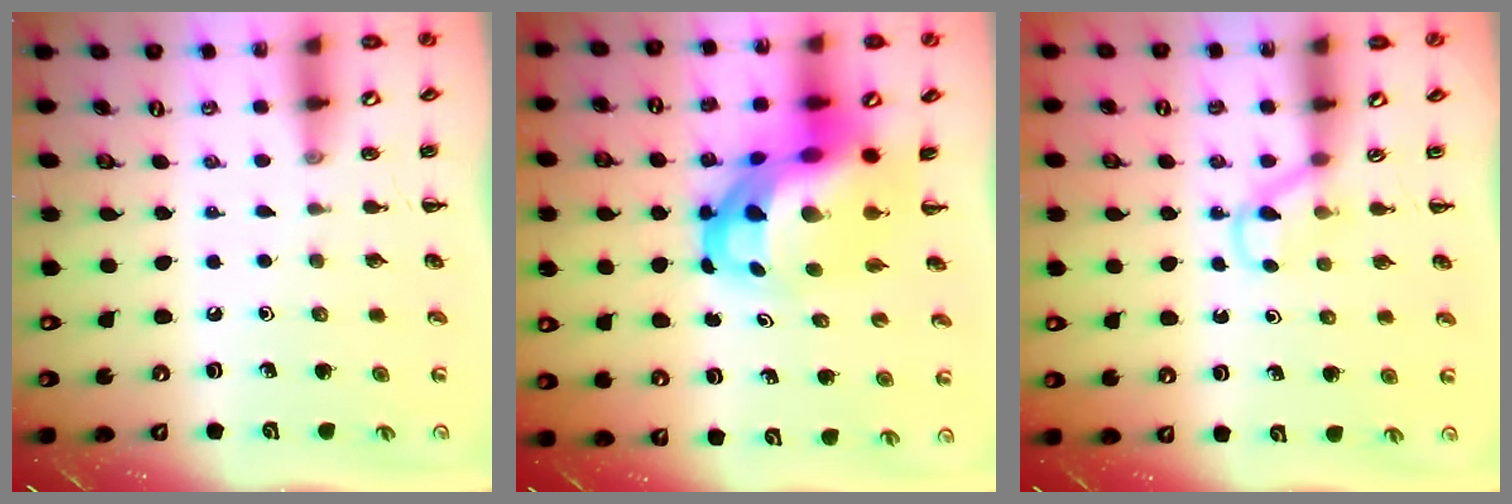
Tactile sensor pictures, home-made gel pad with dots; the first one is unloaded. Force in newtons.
{"total": 13.4, "press": 12.9, "slide": 3.4}
{"total": 3.4, "press": 3.1, "slide": 1.3}